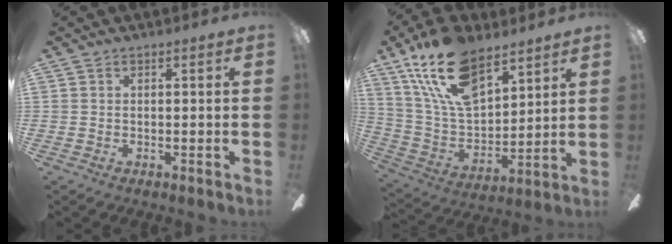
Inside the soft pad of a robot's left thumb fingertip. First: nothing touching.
{"total": 20.9, "force": [13.6, 10.2, 12.3], "torque": [-0.249, -0.065, 0.244]}